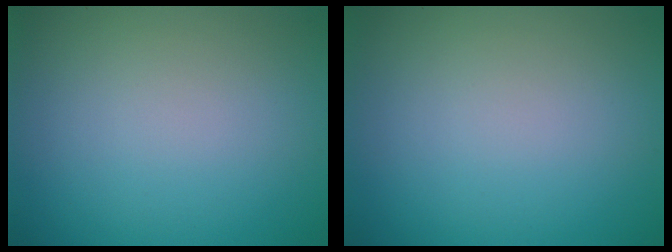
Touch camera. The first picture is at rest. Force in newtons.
{"total": 0.0}